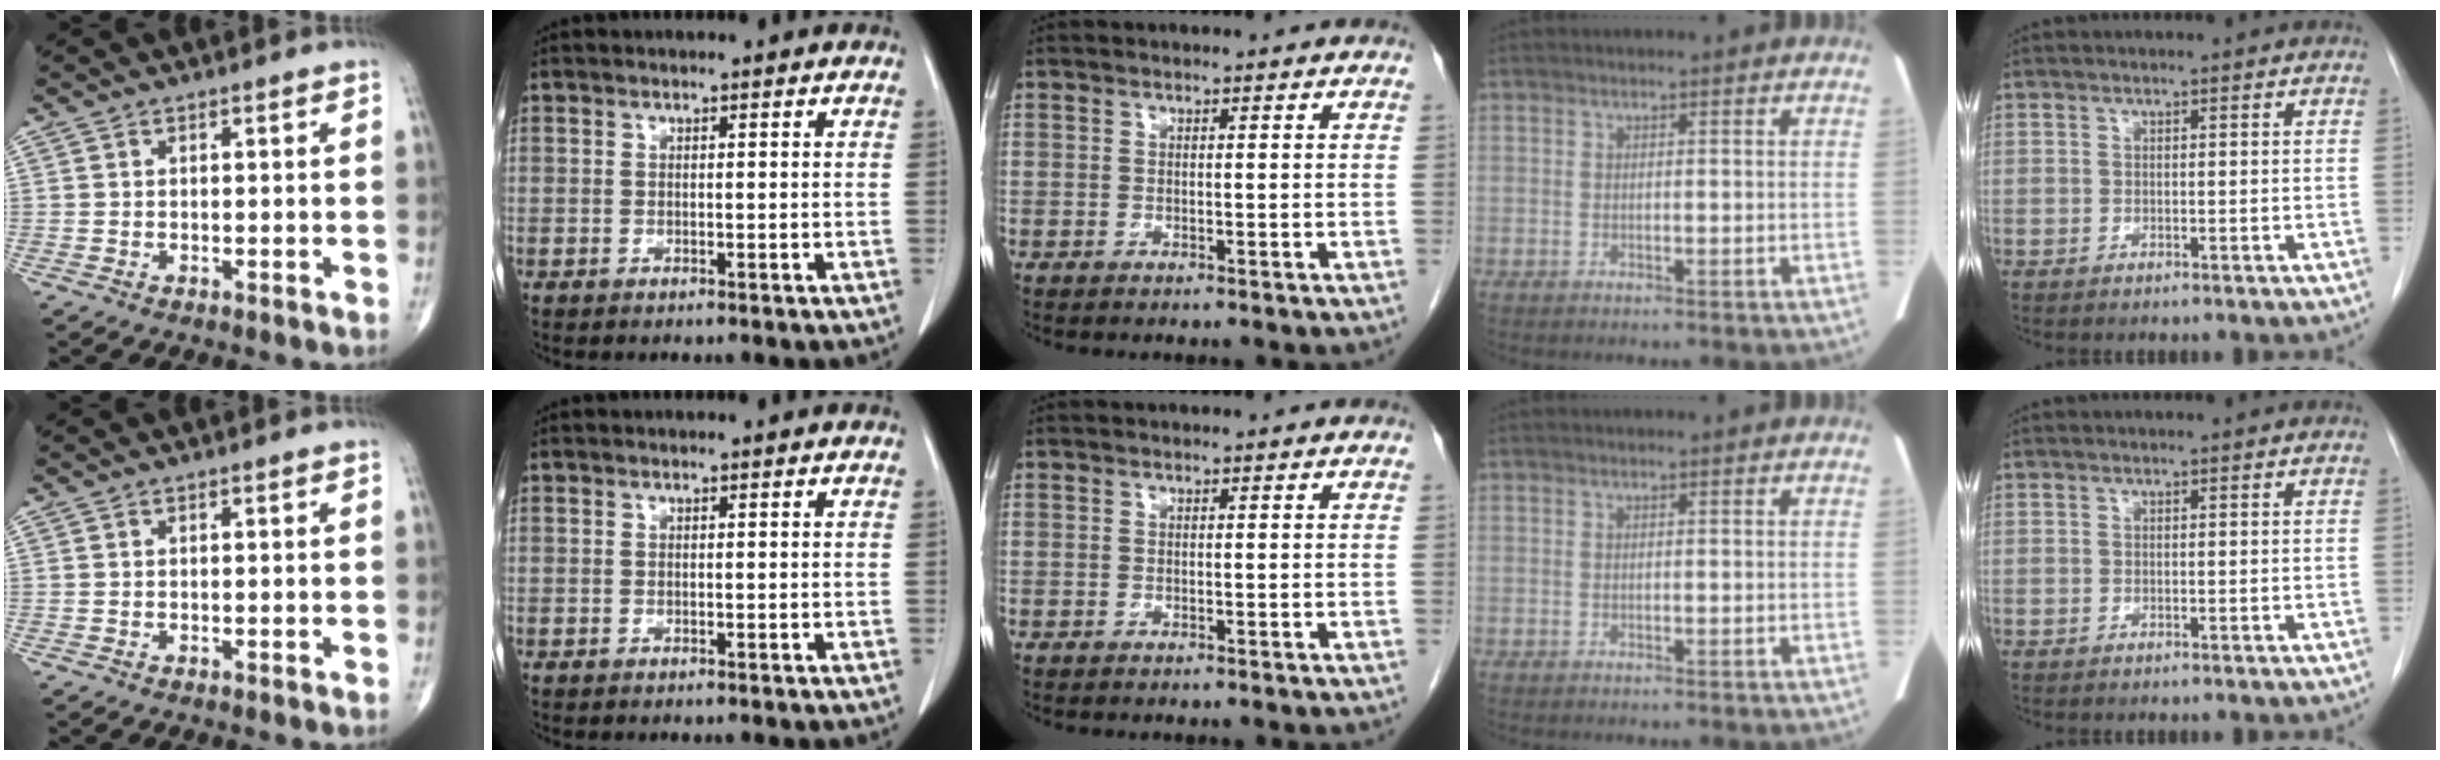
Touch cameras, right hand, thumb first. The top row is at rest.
{}